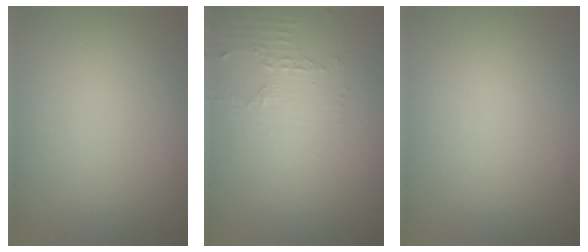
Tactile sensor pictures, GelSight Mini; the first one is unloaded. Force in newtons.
{"total": 2.1, "press": 1.5, "slide": 1.4}
{"total": 0.0}